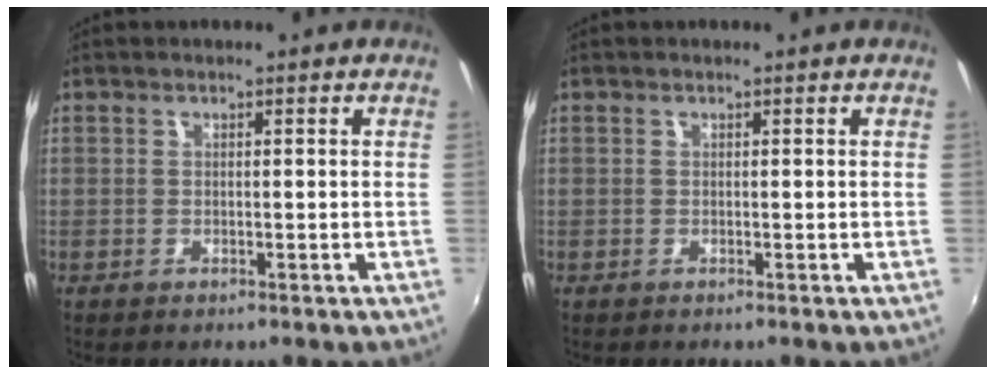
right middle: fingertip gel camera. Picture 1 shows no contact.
{"total": 0.0}